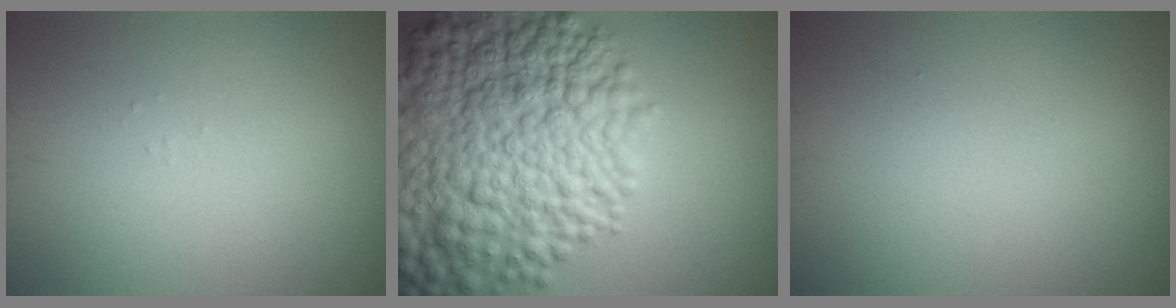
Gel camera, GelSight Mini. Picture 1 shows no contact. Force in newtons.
{"total": 13.6, "press": 13.6, "slide": 0.5}
{"total": 0.0}